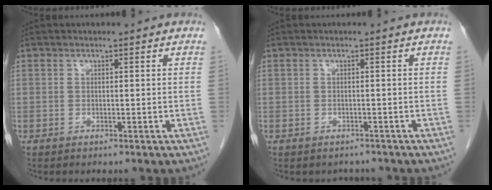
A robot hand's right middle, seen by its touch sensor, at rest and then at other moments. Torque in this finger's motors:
{"motor_torque": [0.00, 0.00, 0.00, 0.00]}